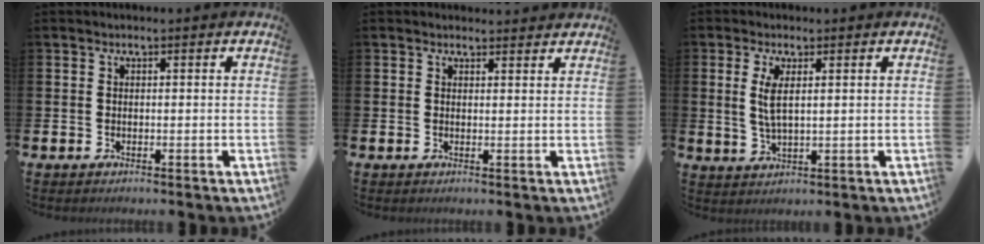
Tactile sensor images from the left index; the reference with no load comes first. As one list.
[{"total": 1.4, "force": [1.3, 0.3, 0.0], "torque": [0.007, -0.003, 0.022]}, {"total": 3.5, "force": [1.3, 1.2, 3.0], "torque": [-0.055, 0.001, 0.019]}]